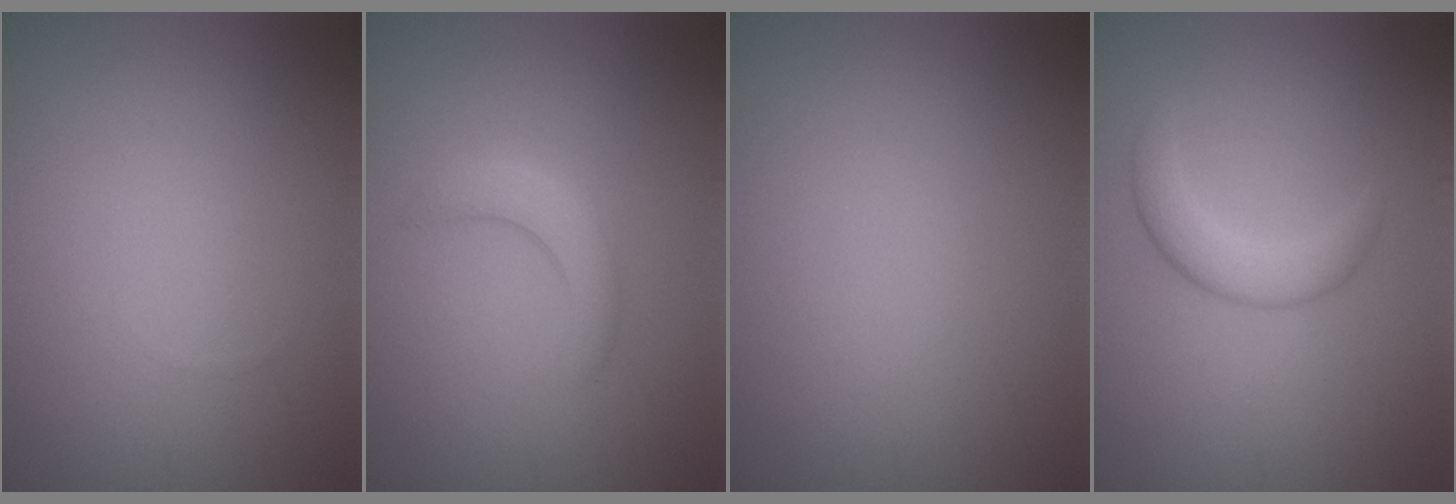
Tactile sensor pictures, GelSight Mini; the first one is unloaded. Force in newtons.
{"total": 2.4, "press": 2.4, "slide": 0.3}
{"total": 0.0}
{"total": 2.7, "press": 2.7, "slide": 0.1}